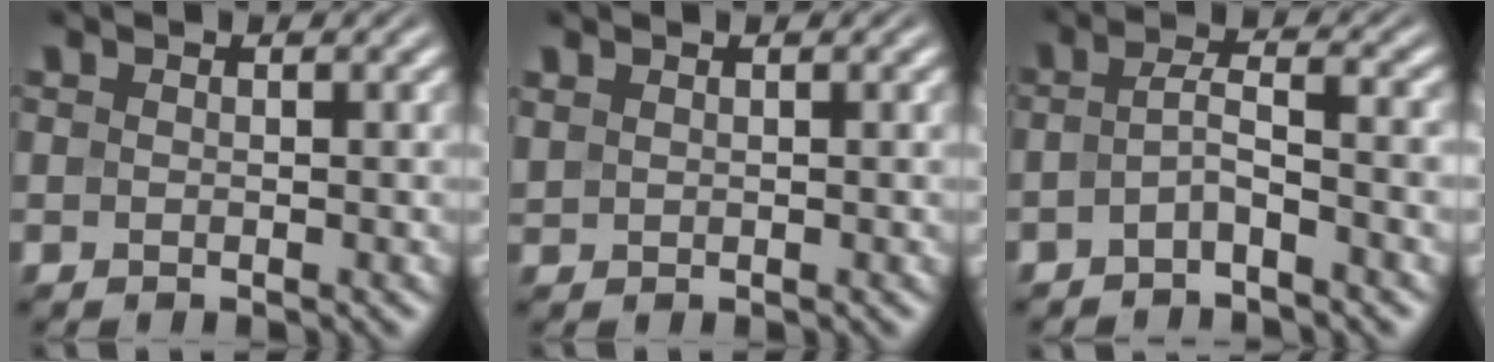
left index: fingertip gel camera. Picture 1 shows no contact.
{"total": 0.7, "force": [0.5, 0.4, 0.2], "torque": [-0.010, 0.003, 0.014]}
{"total": 2.4, "force": [-1.2, 0.4, 2.0], "torque": [-0.041, 0.008, -0.029]}